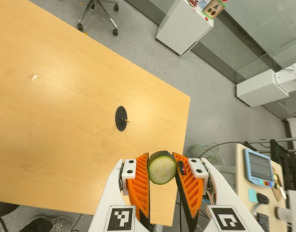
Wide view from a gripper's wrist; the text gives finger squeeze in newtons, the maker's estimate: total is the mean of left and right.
{"total": 7.8, "left": 7.6, "right": 8.1}